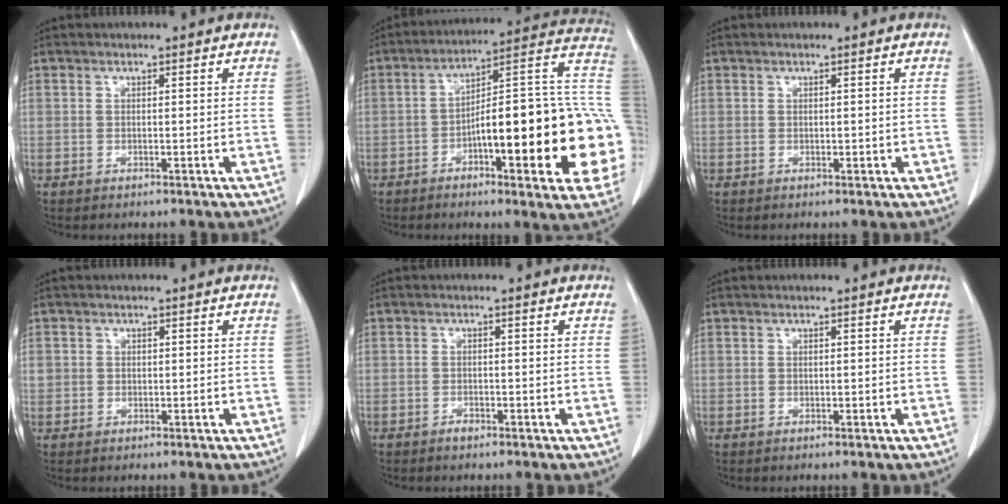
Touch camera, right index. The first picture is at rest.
{"total": 25.2, "force": [-4.8, 4.7, 24.3], "torque": [-0.248, 0.028, -0.062]}
{"total": 0.7, "force": [0.0, 0.5, 0.5], "torque": [-0.006, 0.004, 0.002]}
{"total": 1.4, "force": [0.1, 1.4, 0.3], "torque": [0.000, 0.006, 0.001]}
{"total": 0.9, "force": [-0.8, 0.3, 0.4], "torque": [-0.008, 0.002, -0.010]}
{"total": 0.0}